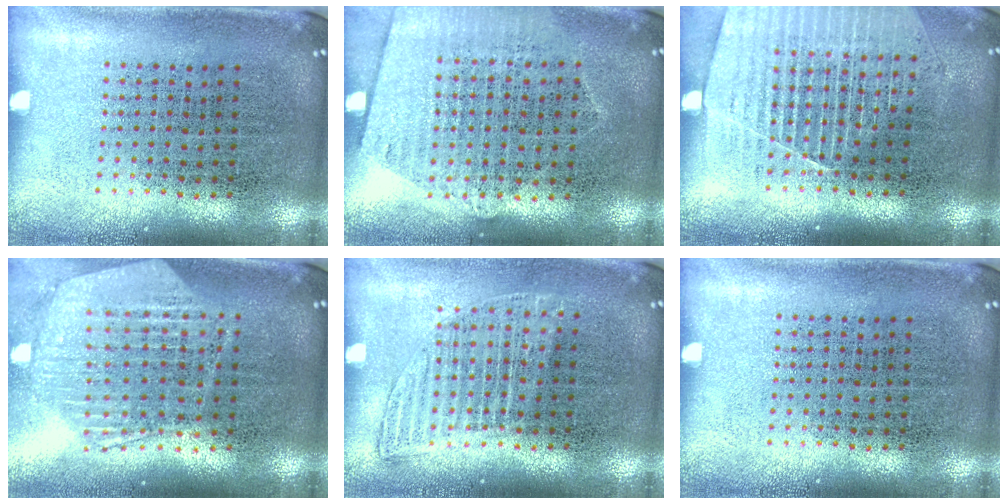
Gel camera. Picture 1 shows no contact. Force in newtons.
{"total": 1.3, "press": 1.1, "slide": 0.6}
{"total": 1.6, "press": 1.5, "slide": 0.4}
{"total": 1.3, "press": 1.2, "slide": 0.4}
{"total": 1.1, "press": 1.0, "slide": 0.5}
{"total": 0.0}